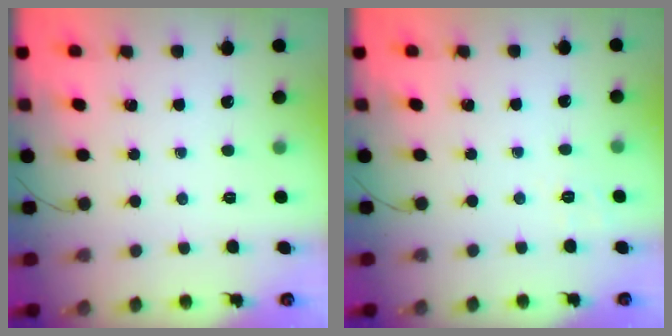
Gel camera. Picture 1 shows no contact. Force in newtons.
{"total": 1.9, "press": 0.7, "slide": 1.7}